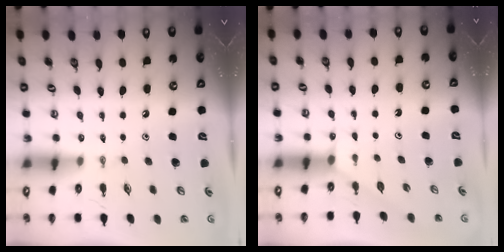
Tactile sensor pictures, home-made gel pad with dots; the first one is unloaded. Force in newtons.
{"total": 1.7, "press": 1.7, "slide": 0.3}